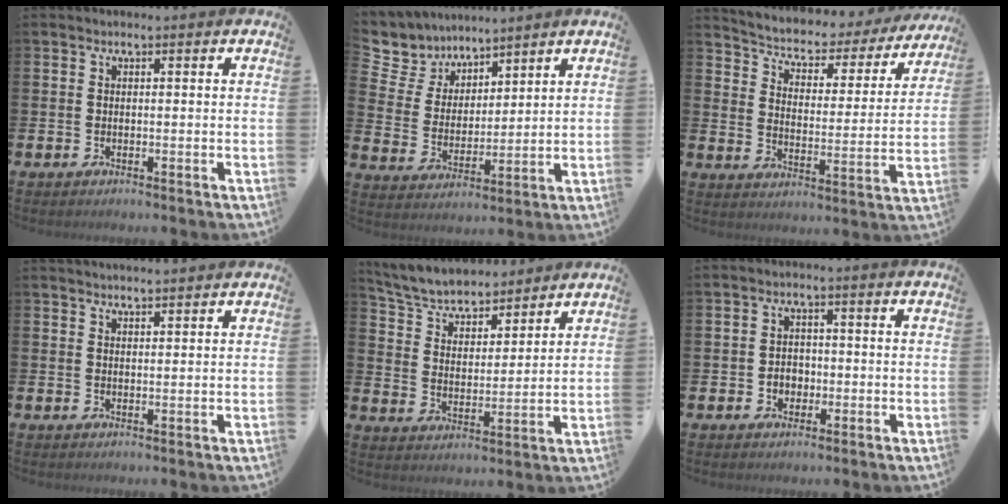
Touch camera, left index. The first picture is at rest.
{"total": 6.5, "force": [5.7, 3.1, -0.3], "torque": [-0.041, -0.039, 0.105]}
{"total": 4.2, "force": [3.8, 1.7, 0.8], "torque": [-0.046, -0.033, 0.056]}
{"total": 2.1, "force": [2.1, 0.0, 0.0], "torque": [-0.004, -0.010, 0.039]}
{"total": 5.9, "force": [5.7, 1.6, 0.9], "torque": [-0.052, -0.039, 0.098]}
{"total": 2.4, "force": [-0.6, 2.1, 0.9], "torque": [-0.014, 0.004, -0.018]}